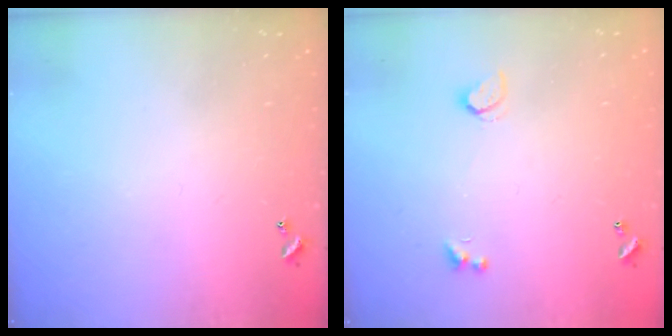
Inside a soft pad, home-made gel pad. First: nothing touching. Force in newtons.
{"total": 1.3, "press": 1.2, "slide": 0.4}